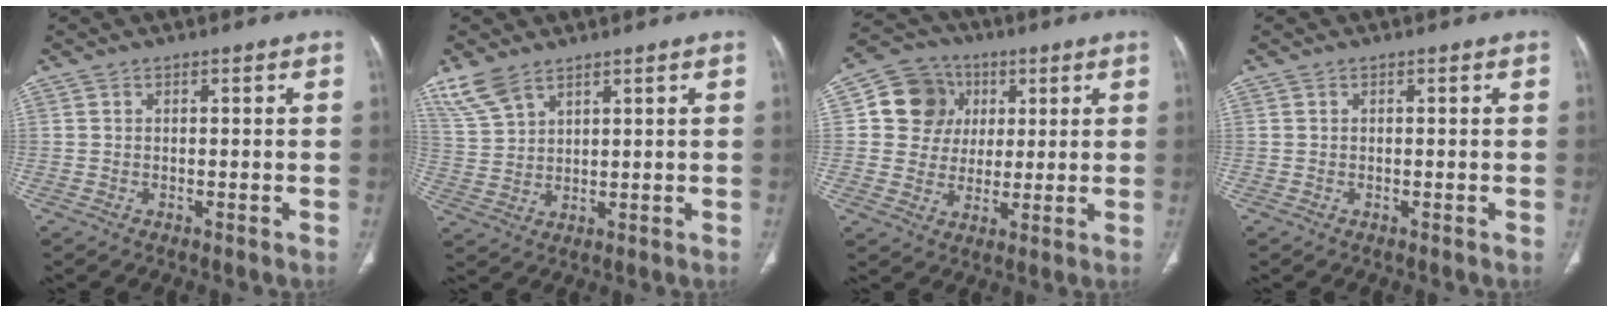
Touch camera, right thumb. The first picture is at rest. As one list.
[{"total": 6.7, "force": [5.1, 2.9, 3.2], "torque": [-0.067, -0.010, 0.115]}, {"total": 11.2, "force": [3.0, 10.2, 3.5], "torque": [-0.028, 0.000, 0.048]}, {"total": 0.0}]